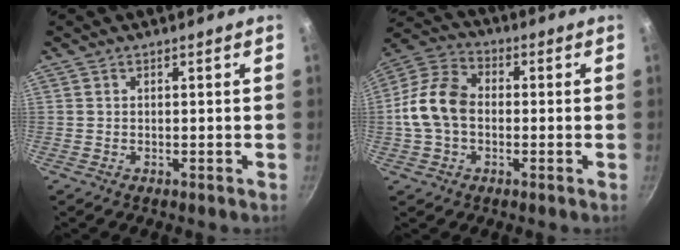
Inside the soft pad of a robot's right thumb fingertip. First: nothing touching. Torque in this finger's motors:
{"motor_torque": [-0.04, 0.31, 0.90, -0.90, 0.26]}